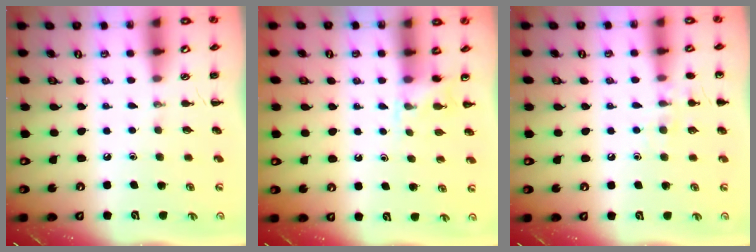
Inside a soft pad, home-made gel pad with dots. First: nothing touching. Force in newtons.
{"total": 4.3, "press": 4.1, "slide": 1.2}
{"total": 7.7, "press": 7.5, "slide": 1.7}